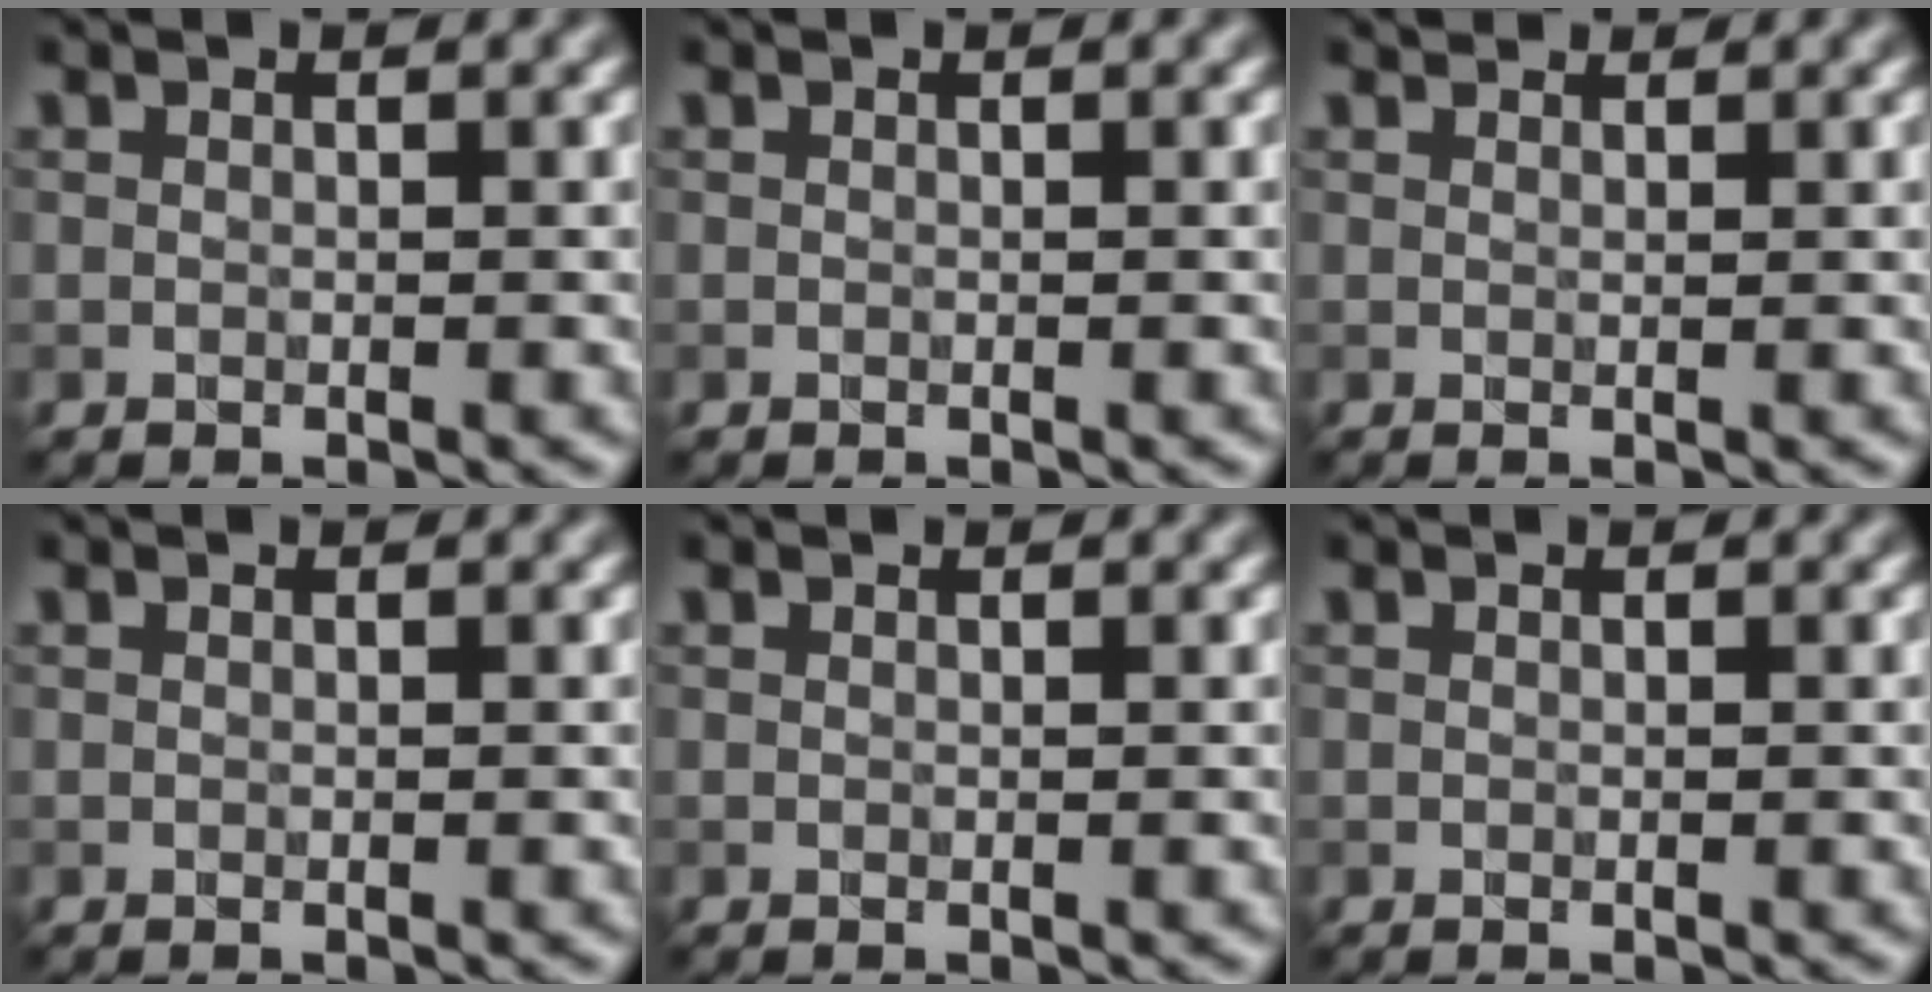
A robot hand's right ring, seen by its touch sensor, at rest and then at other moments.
{"total": 0.0}
{"total": 1.0, "force": [0.9, 0.3, 0.3], "torque": [-0.007, 0.000, 0.009]}
{"total": 0.0}
{"total": 0.0}
{"total": 0.0}